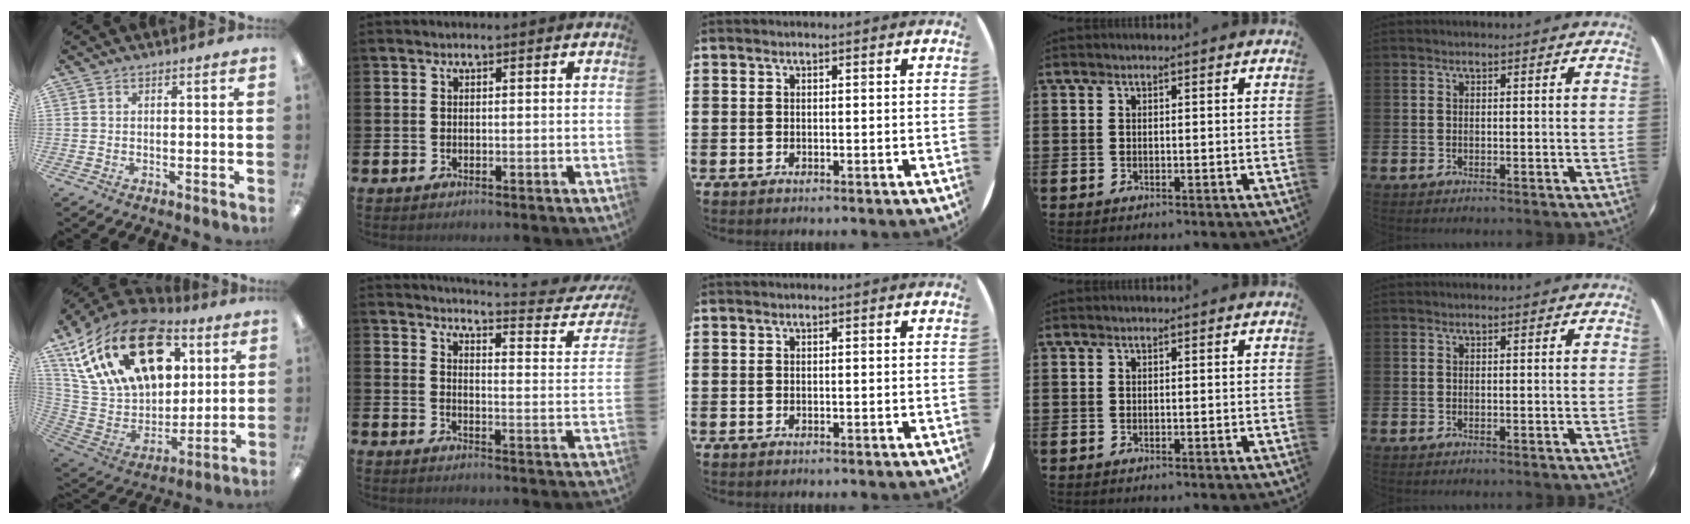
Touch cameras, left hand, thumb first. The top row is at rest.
{"thumb": {"total": 26.7, "force": [12.6, 16.3, 17.0], "torque": [-0.318, -0.049, 0.229]}, "index": {"total": 3.8, "force": [3.6, 0.1, 1.3], "torque": [-0.022, -0.045, 0.046]}}